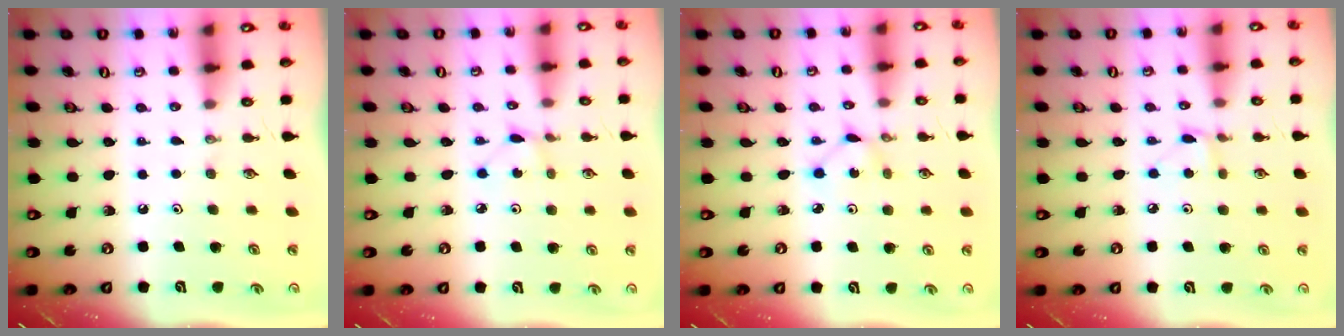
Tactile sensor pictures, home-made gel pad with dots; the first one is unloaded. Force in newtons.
{"total": 1.1, "press": 1.1, "slide": 0.1}
{"total": 1.8, "press": 1.7, "slide": 0.3}
{"total": 3.5, "press": 3.5, "slide": 0.5}